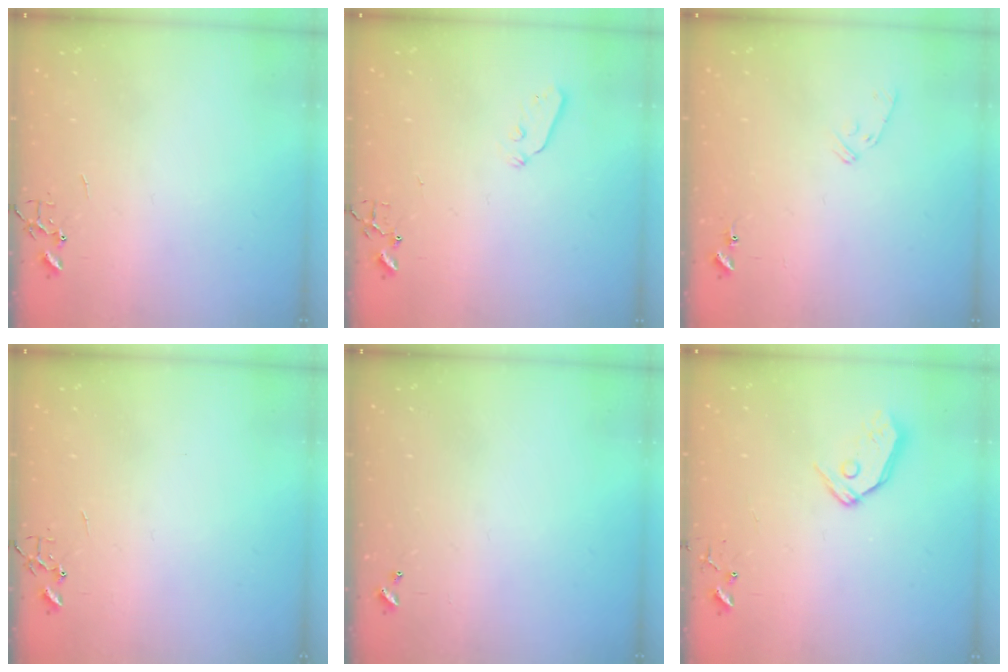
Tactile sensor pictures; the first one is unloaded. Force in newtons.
{"total": 4.4, "press": 4.3, "slide": 0.8}
{"total": 6.7, "press": 6.7, "slide": 0.7}
{"total": 0.0}
{"total": 0.0}
{"total": 8.3, "press": 8.2, "slide": 0.7}